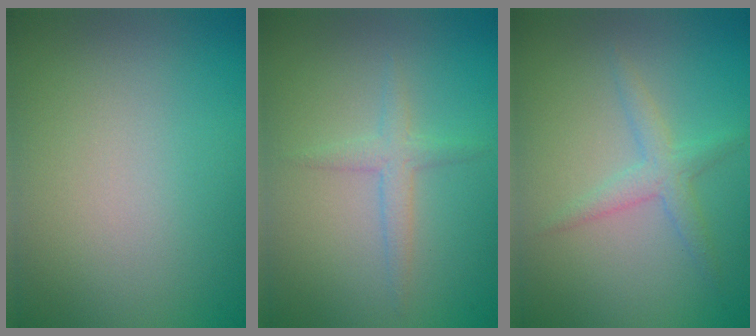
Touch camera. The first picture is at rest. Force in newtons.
{"total": 1.6, "press": 1.6, "slide": 0.1}
{"total": 2.1, "press": 2.1, "slide": 0.1}